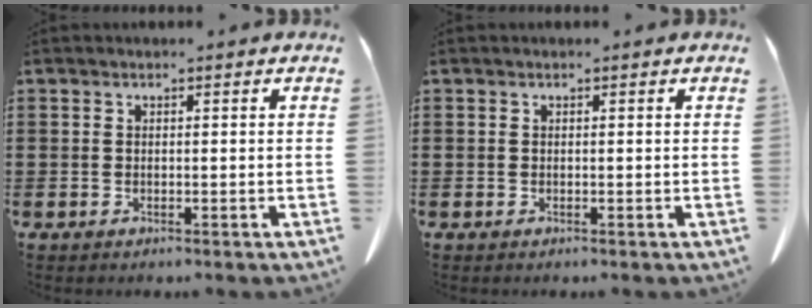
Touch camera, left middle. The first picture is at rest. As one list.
[{"total": 0.0}]